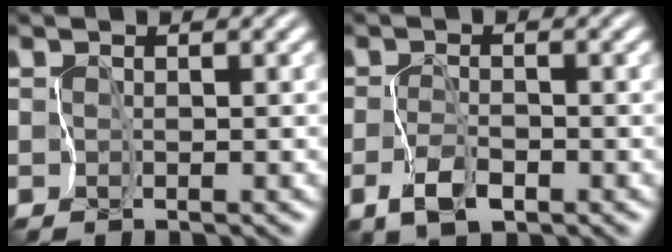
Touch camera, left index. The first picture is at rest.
{"total": 2.3, "force": [-1.0, 1.0, 1.8], "torque": [-0.035, 0.004, -0.020]}